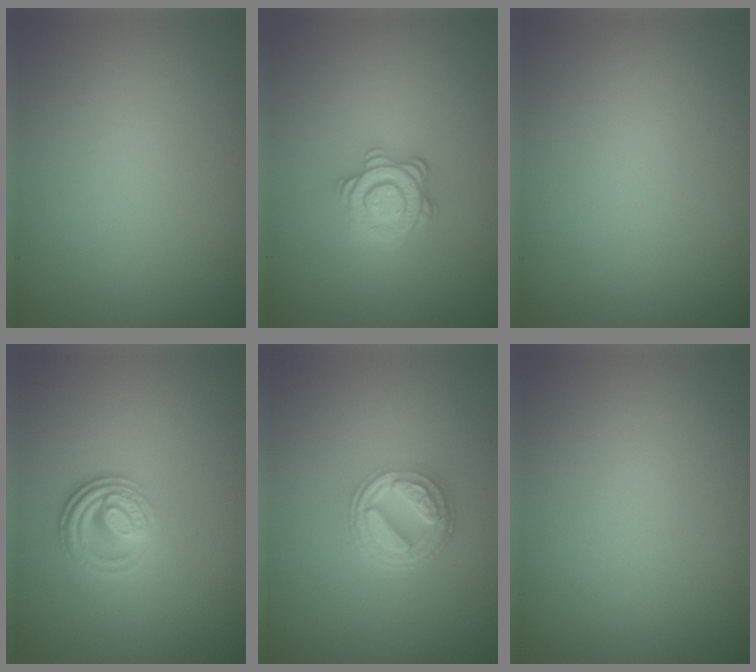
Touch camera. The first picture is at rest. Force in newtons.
{"total": 3.6, "press": 3.1, "slide": 1.9}
{"total": 0.0}
{"total": 3.4, "press": 2.6, "slide": 2.2}
{"total": 4.9, "press": 3.7, "slide": 3.3}
{"total": 0.0}